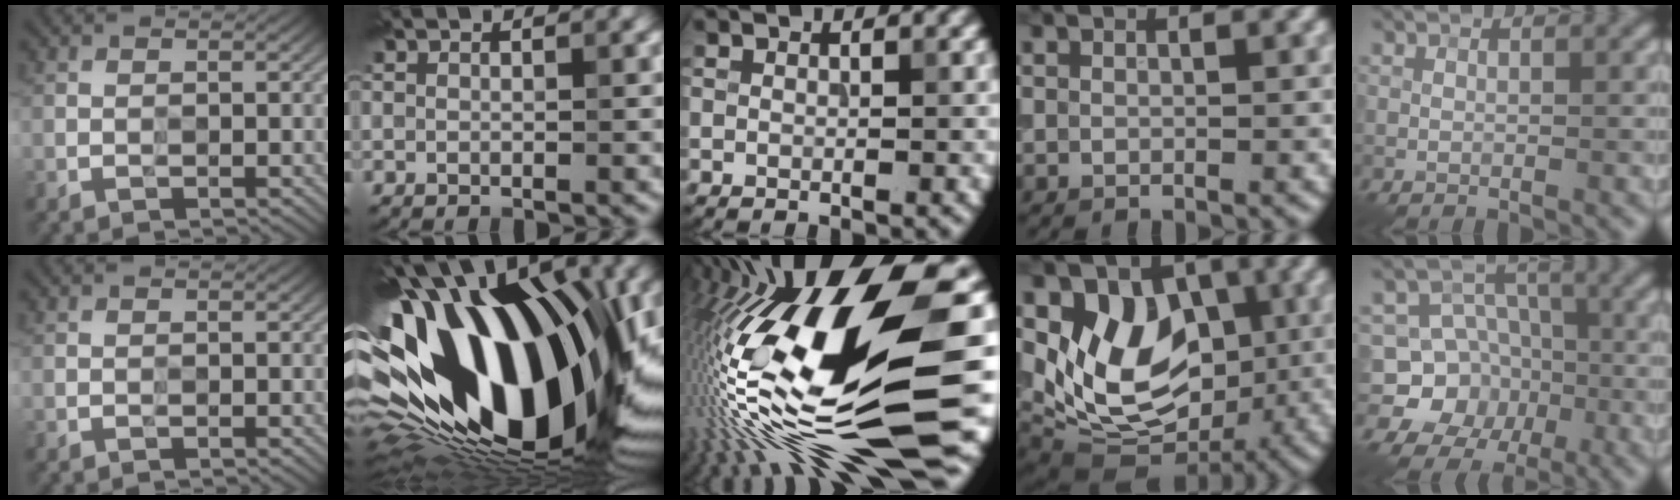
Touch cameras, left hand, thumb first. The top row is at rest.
{"index": {"total": 21.9, "force": [-0.3, 11.7, 18.6], "torque": [-0.348, -0.033, -0.015]}, "middle": {"total": 19.3, "force": [-0.3, 4.6, 18.8], "torque": [-0.335, -0.002, -0.017]}, "ring": {"total": 10.2, "force": [0.8, 7.6, 6.7], "torque": [-0.101, -0.011, 0.019]}, "little": {"total": 9.4, "force": [-2.6, 8.6, 2.6], "torque": [-0.043, 0.023, -0.069]}}